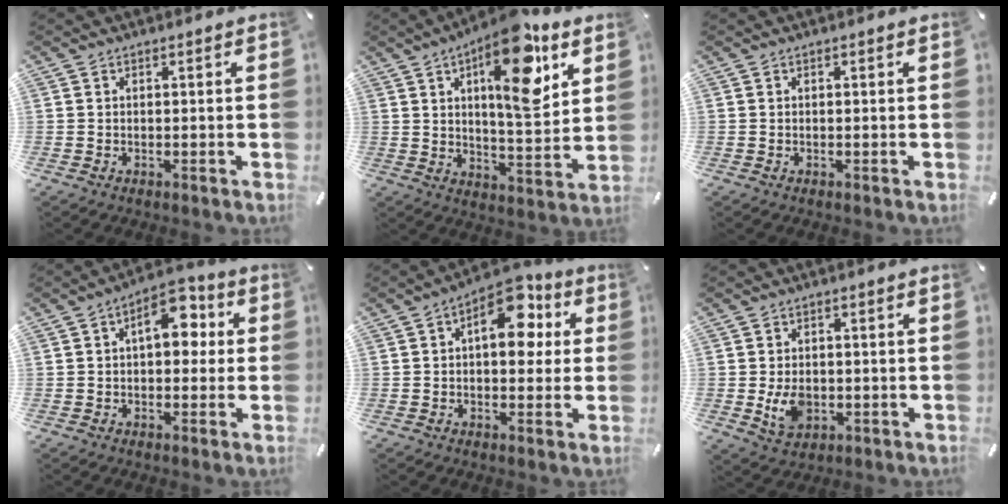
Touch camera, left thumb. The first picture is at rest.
{"total": 17.7, "force": [8.1, 6.4, 14.4], "torque": [-0.210, -0.035, 0.125]}
{"total": 0.0}
{"total": 9.8, "force": [2.1, 5.8, 7.6], "torque": [-0.091, -0.002, 0.027]}
{"total": 12.0, "force": [3.7, 6.9, 9.1], "torque": [-0.113, -0.019, 0.060]}
{"total": 6.4, "force": [-0.8, 4.7, 4.2], "torque": [-0.084, -0.007, -0.017]}